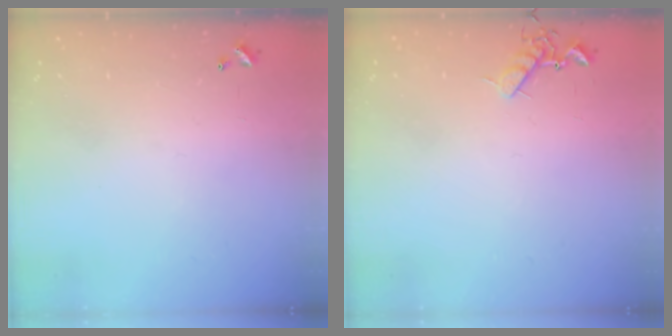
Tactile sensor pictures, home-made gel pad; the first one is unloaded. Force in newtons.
{"total": 7.8, "press": 7.8, "slide": 0.8}